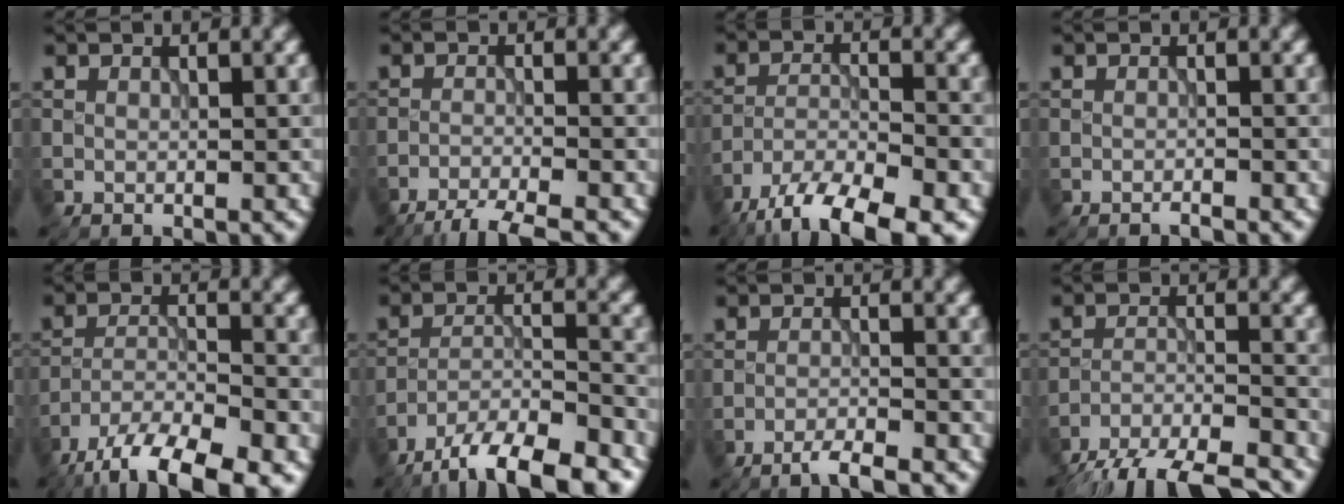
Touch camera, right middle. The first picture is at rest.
{"total": 4.2, "force": [-3.7, 0.4, 1.9], "torque": [-0.031, -0.014, -0.073]}
{"total": 9.4, "force": [-7.1, 2.7, 5.4], "torque": [-0.089, -0.014, -0.127]}
{"total": 0.7, "force": [-0.7, 0.0, 0.2], "torque": [0.000, 0.001, -0.015]}
{"total": 10.4, "force": [-7.8, 3.2, 6.1], "torque": [-0.099, -0.018, -0.135]}
{"total": 10.9, "force": [-9.0, 2.7, 5.6], "torque": [-0.084, -0.017, -0.144]}
{"total": 2.6, "force": [-2.2, 0.2, 1.4], "torque": [-0.019, 0.000, -0.048]}
{"total": 11.7, "force": [-10.7, 3.0, 3.6], "torque": [-0.050, -0.015, -0.158]}